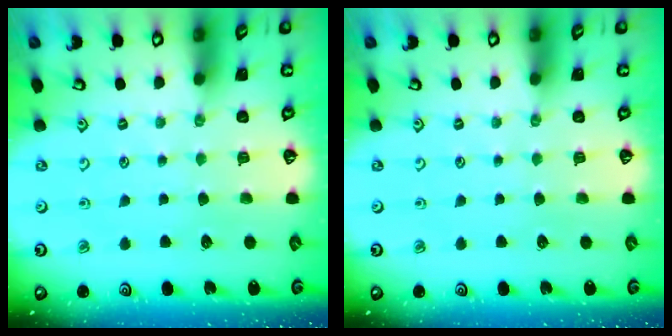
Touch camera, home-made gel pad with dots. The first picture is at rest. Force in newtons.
{"total": 0.0}